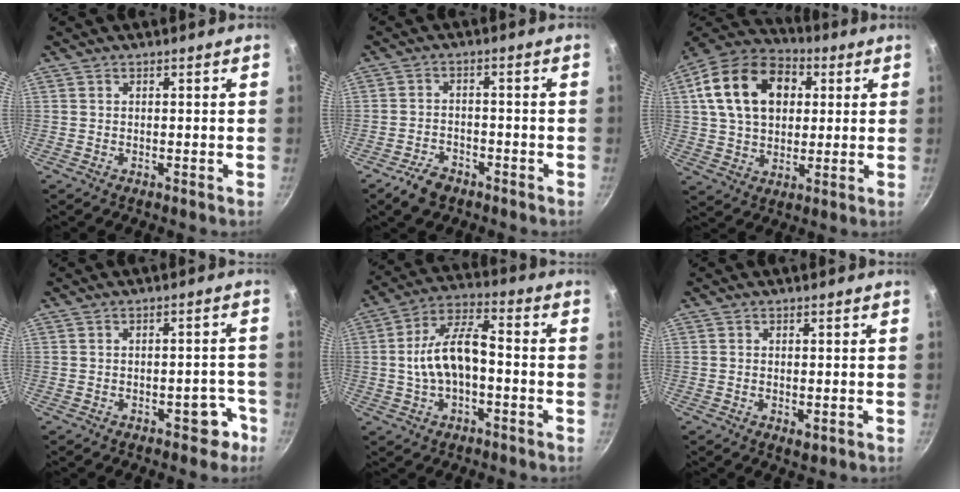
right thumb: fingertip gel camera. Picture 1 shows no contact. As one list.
[{"total": 5.4, "force": [-3.8, 3.0, 2.4], "torque": [-0.040, 0.031, -0.062]}, {"total": 19.5, "force": [5.1, 13.6, 12.9], "torque": [-0.204, 0.014, 0.077]}, {"total": 4.9, "force": [-2.7, 2.7, 2.9], "torque": [-0.002, 0.034, -0.024]}, {"total": 11.9, "force": [-1.5, 6.0, 10.1], "torque": [-0.172, 0.044, -0.034]}, {"total": 1.9, "force": [-0.3, 1.0, 1.5], "torque": [-0.024, -0.006, -0.004]}]